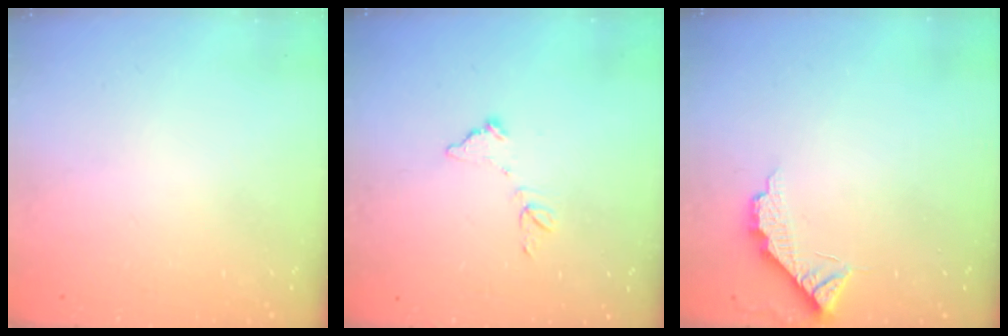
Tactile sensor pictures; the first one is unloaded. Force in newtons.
{"total": 7.0, "press": 7.0, "slide": 0.5}
{"total": 7.4, "press": 7.4, "slide": 0.7}